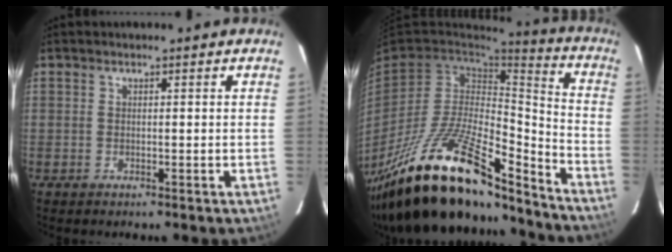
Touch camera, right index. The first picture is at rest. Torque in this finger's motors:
{"motor_torque": [1.62, -0.52, 1.05, 0.21]}